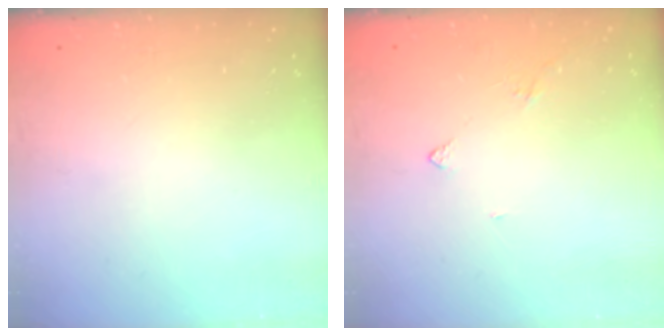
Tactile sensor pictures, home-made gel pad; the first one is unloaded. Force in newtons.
{"total": 2.6, "press": 2.6, "slide": 0.6}